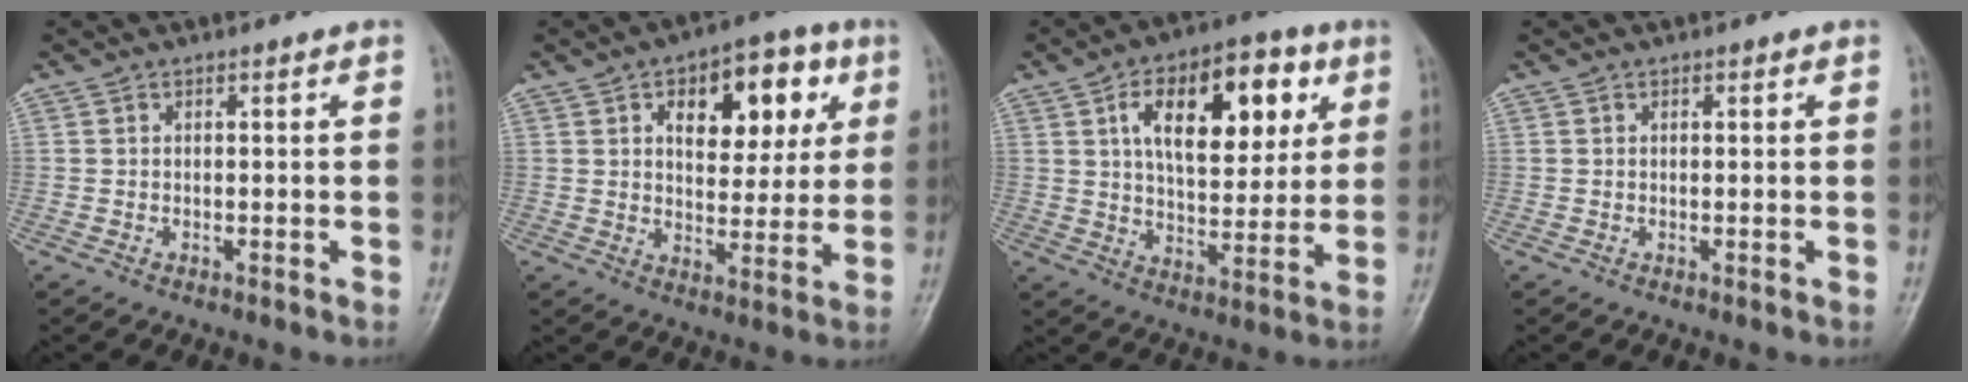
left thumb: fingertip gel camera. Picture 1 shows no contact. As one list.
[{"total": 14.6, "force": [5.5, 8.3, 10.7], "torque": [-0.098, -0.004, 0.080]}, {"total": 18.4, "force": [6.4, 9.7, 14.2], "torque": [-0.171, -0.008, 0.099]}, {"total": 0.0}]